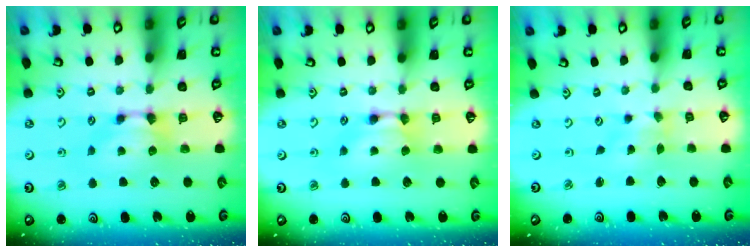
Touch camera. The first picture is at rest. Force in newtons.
{"total": 1.5, "press": 1.5, "slide": 0.2}
{"total": 2.3, "press": 2.1, "slide": 0.9}